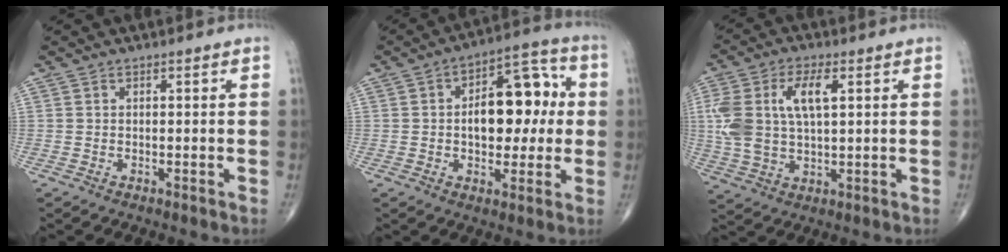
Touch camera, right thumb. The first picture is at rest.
{"total": 14.8, "force": [0.9, 8.4, 12.1], "torque": [-0.133, 0.030, 0.009]}
{"total": 12.7, "force": [2.8, 6.3, 10.7], "torque": [-0.235, 0.010, 0.059]}